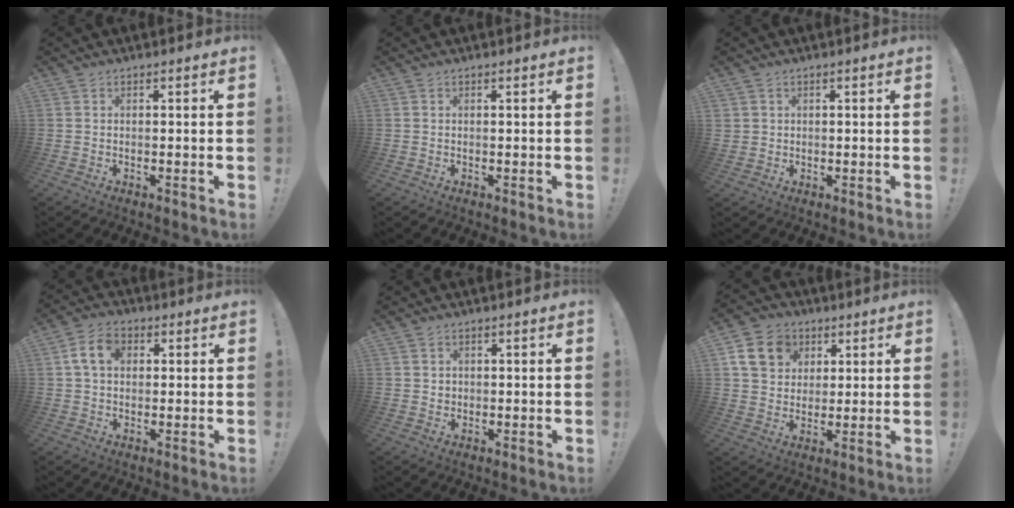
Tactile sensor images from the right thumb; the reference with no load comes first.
{"total": 0.0}
{"total": 2.8, "force": [1.3, 2.5, 0.3], "torque": [0.005, -0.006, 0.024]}
{"total": 8.1, "force": [1.7, 5.4, 5.7], "torque": [-0.103, 0.013, 0.034]}
{"total": 1.4, "force": [0.4, 1.4, 0.2], "torque": [0.001, 0.000, 0.005]}
{"total": 12.9, "force": [5.0, 10.5, 5.5], "torque": [-0.075, -0.016, 0.103]}